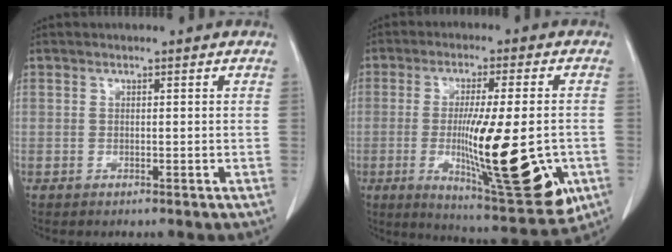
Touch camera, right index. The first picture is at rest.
{"total": 19.7, "force": [-4.3, 3.1, 18.9], "torque": [-0.271, -0.030, -0.050]}